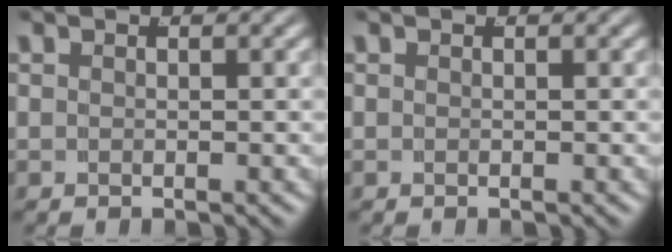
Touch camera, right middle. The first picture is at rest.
{"total": 0.0}